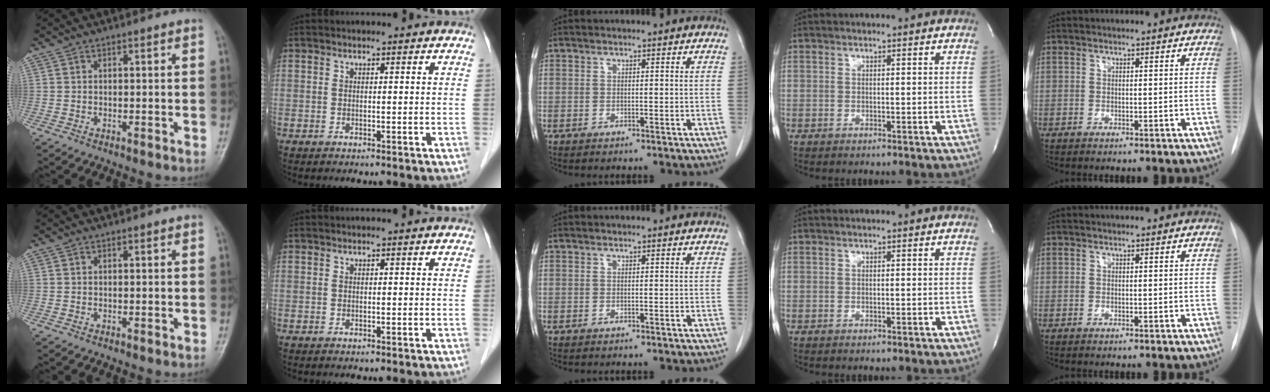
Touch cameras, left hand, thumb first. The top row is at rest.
{}